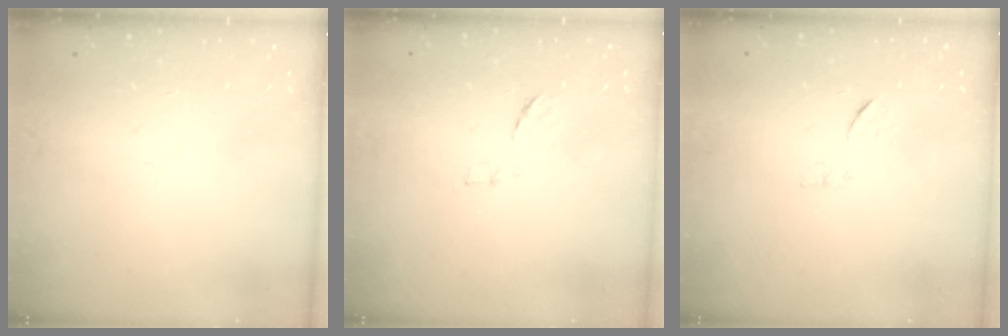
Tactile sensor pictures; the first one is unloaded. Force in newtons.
{"total": 6.8, "press": 6.8, "slide": 0.5}
{"total": 6.9, "press": 6.9, "slide": 0.7}